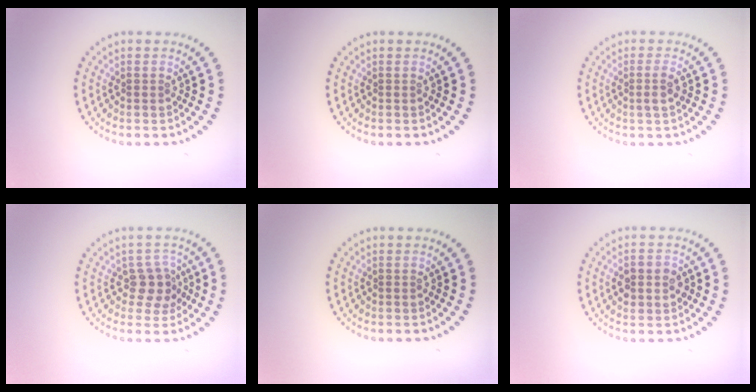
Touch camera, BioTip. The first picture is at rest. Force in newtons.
{"total": 0.0}
{"total": 1.4, "press": 1.2, "slide": 0.8}
{"total": 2.8, "press": 2.5, "slide": 1.1}
{"total": 0.0}
{"total": 2.9, "press": 2.8, "slide": 0.2}